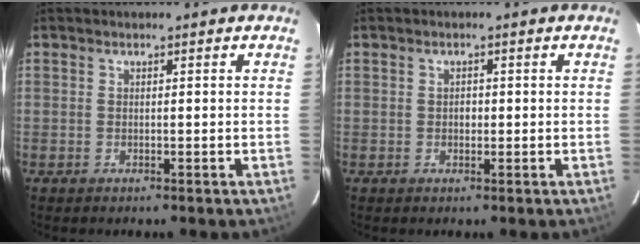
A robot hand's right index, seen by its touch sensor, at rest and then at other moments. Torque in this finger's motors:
{"motor_torque": [0.25, 0.03, 0.15, 0.03]}